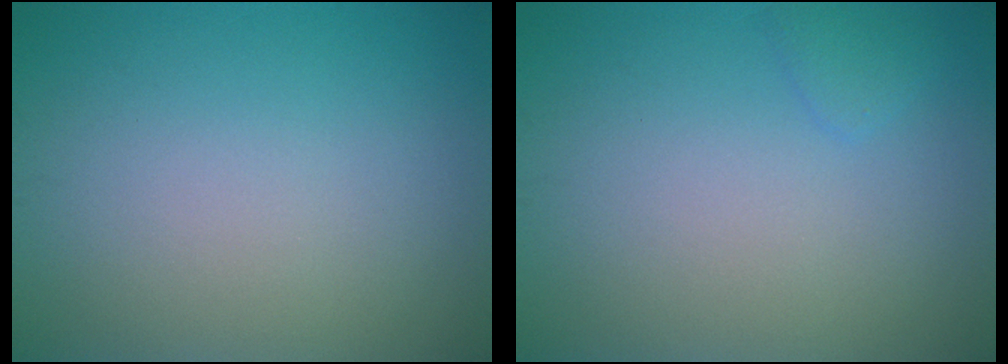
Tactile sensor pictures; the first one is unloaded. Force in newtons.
{"total": 0.9, "press": 0.9, "slide": 0.1}